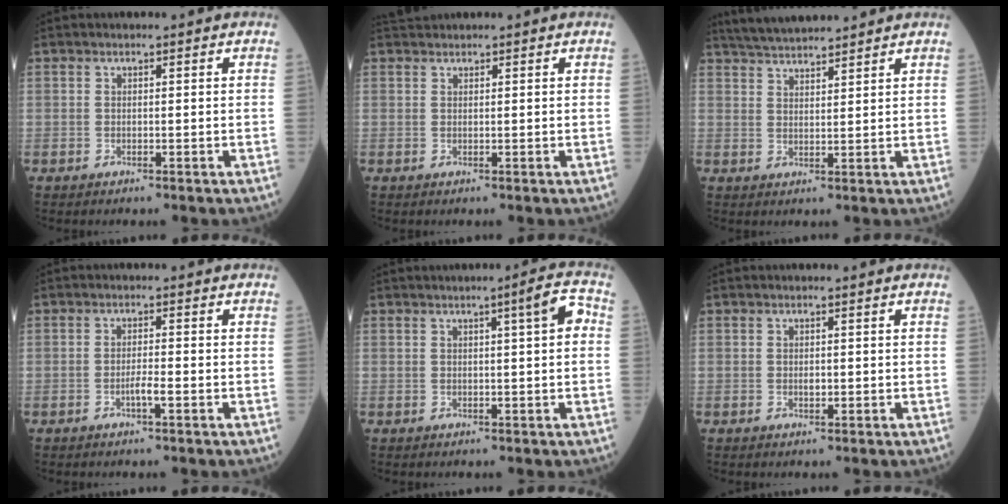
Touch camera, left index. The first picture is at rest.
{"total": 1.3, "force": [1.3, 0.1, 0.0], "torque": [-0.010, 0.017, 0.029]}
{"total": 8.0, "force": [7.5, 0.7, 2.7], "torque": [-0.055, 0.027, 0.127]}
{"total": 2.0, "force": [-1.0, 0.1, 1.7], "torque": [-0.032, -0.004, -0.021]}
{"total": 3.6, "force": [0.8, 0.1, 3.5], "torque": [-0.046, 0.011, 0.008]}
{"total": 0.8, "force": [-0.2, 0.5, 0.6], "torque": [-0.011, -0.004, -0.003]}